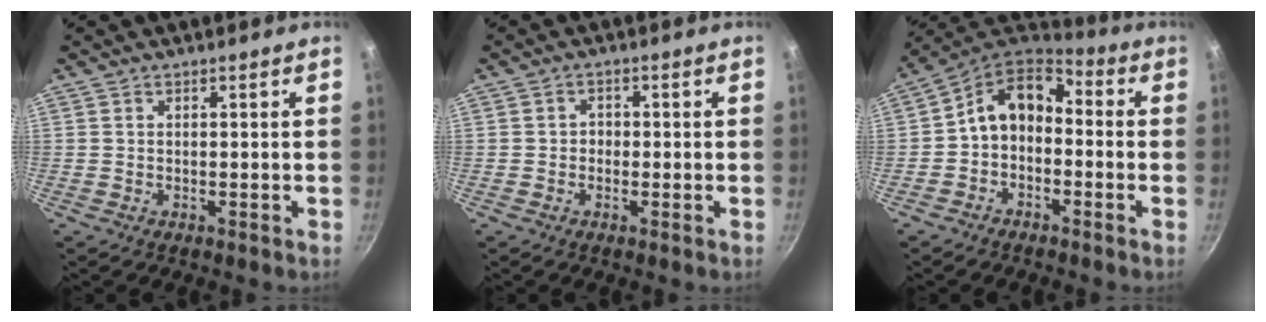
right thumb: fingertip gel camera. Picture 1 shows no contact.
{"total": 1.9, "force": [-0.4, 1.7, 0.7], "torque": [-0.002, 0.005, -0.009]}
{"total": 10.9, "force": [-0.7, 7.8, 7.6], "torque": [-0.114, 0.053, -0.033]}